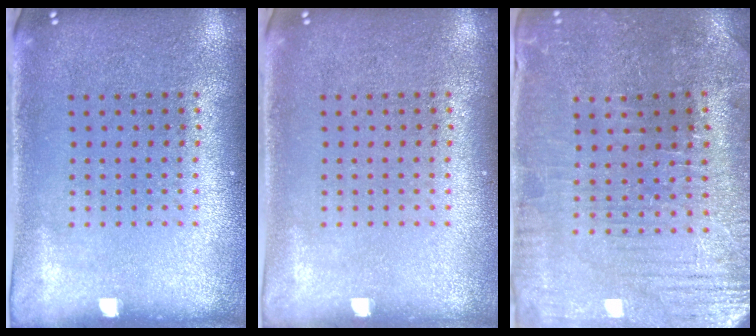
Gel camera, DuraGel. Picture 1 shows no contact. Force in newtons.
{"total": 0.0}
{"total": 1.3, "press": 1.2, "slide": 0.4}